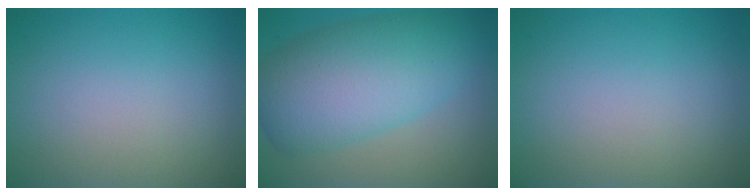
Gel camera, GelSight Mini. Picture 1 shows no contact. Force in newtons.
{"total": 9.5, "press": 9.5, "slide": 0.3}
{"total": 0.0}